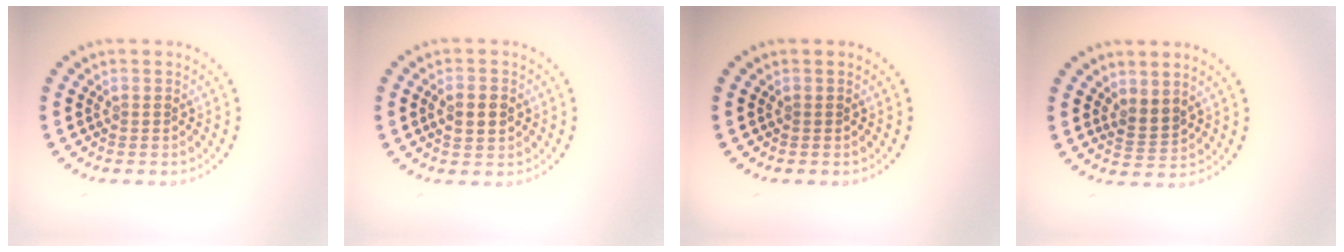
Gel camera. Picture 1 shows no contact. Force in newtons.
{"total": 2.2, "press": 2.2, "slide": 0.1}
{"total": 0.0}
{"total": 2.0, "press": 1.6, "slide": 1.2}